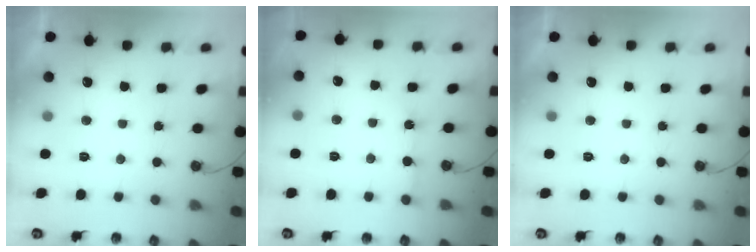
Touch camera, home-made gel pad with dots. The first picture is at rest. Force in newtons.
{"total": 3.9, "press": 3.9, "slide": 0.5}
{"total": 0.0}